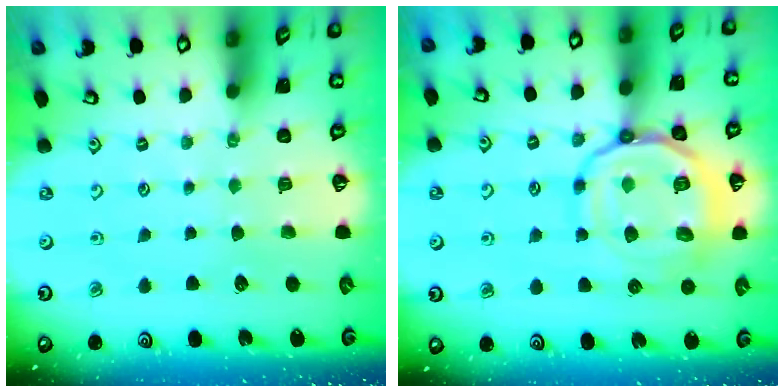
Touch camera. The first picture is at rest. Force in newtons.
{"total": 18.3, "press": 18.2, "slide": 1.9}